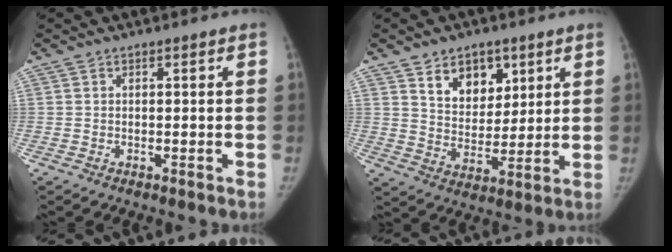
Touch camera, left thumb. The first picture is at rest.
{"total": 10.2, "force": [5.4, 6.7, 5.4], "torque": [-0.048, -0.034, 0.097]}